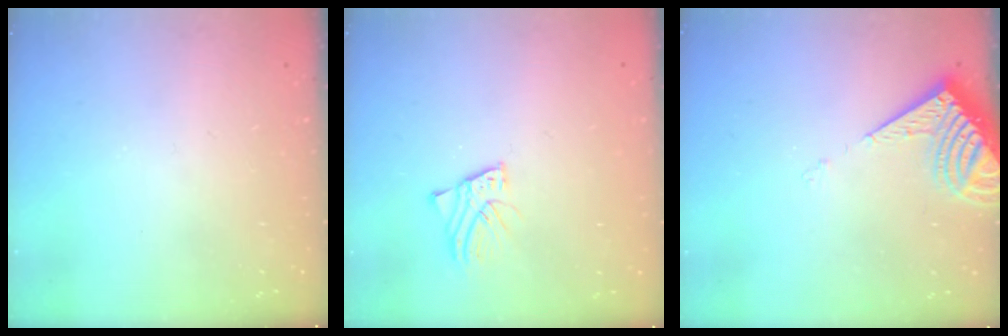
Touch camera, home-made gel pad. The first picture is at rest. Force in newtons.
{"total": 2.6, "press": 2.6, "slide": 0.1}
{"total": 7.8, "press": 7.7, "slide": 0.9}